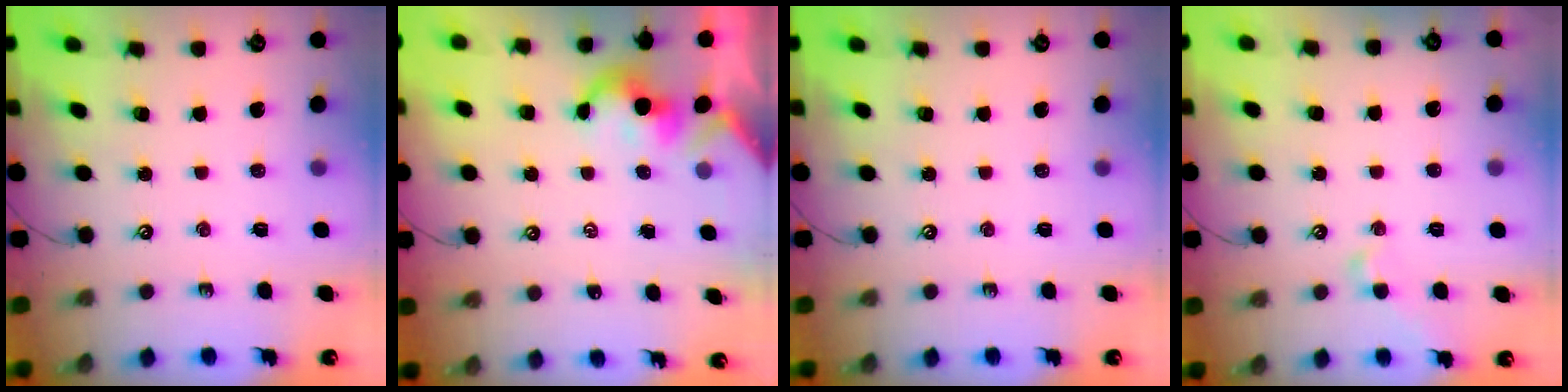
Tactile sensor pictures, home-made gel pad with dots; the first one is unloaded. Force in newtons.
{"total": 2.2, "press": 2.1, "slide": 0.4}
{"total": 0.0}
{"total": 1.6, "press": 1.3, "slide": 0.8}